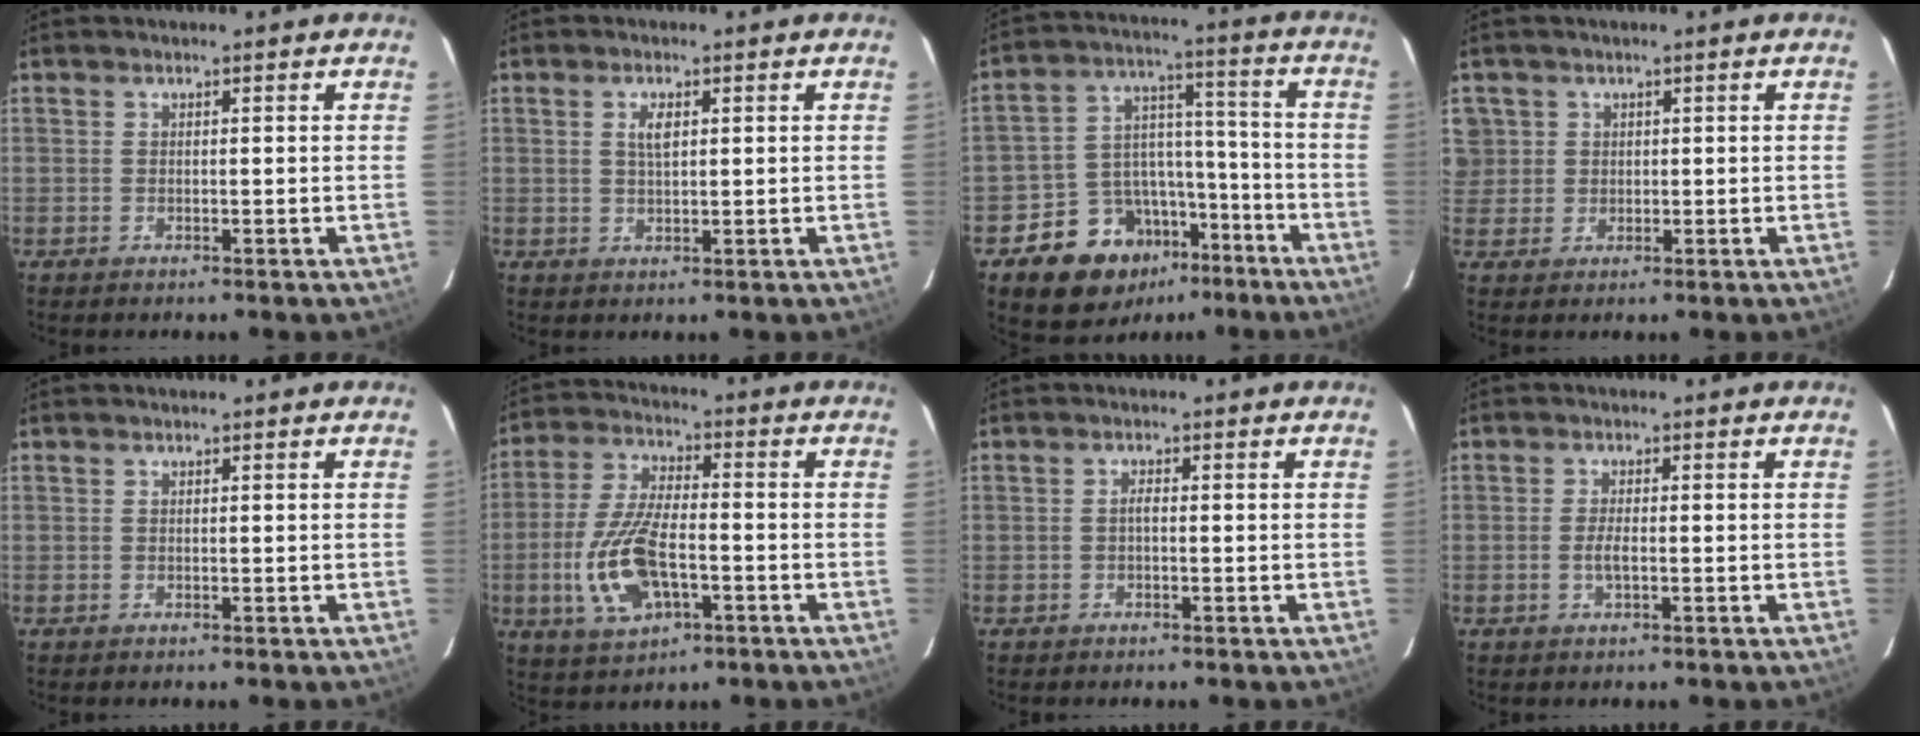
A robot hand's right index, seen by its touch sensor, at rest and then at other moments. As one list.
[{"total": 2.7, "force": [0.9, 1.1, 2.3], "torque": [-0.043, 0.002, 0.017]}, {"total": 14.3, "force": [-8.8, 10.3, 4.5], "torque": [-0.095, 0.057, -0.124]}, {"total": 5.0, "force": [1.5, 4.8, 0.6], "torque": [0.000, 0.022, 0.034]}, {"total": 0.0}, {"total": 13.3, "force": [-3.8, 5.9, 11.3], "torque": [-0.244, -0.003, -0.066]}, {"total": 0.9, "force": [-0.2, 0.2, 0.8], "torque": [-0.016, 0.006, -0.005]}, {"total": 2.0, "force": [-0.5, 0.4, 1.9], "torque": [-0.039, -0.001, -0.010]}]